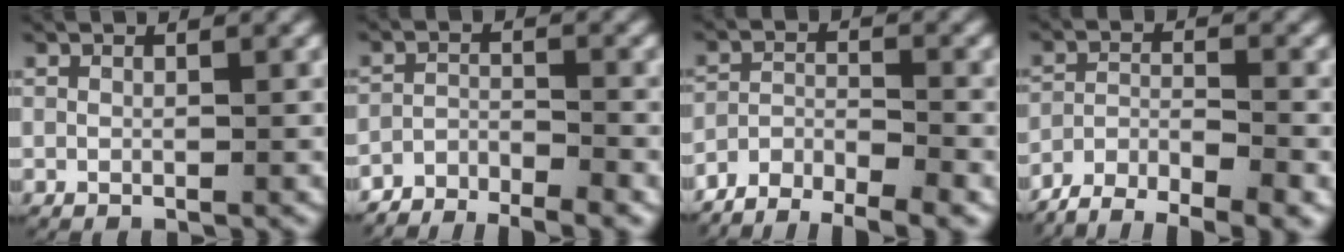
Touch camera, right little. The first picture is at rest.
{"total": 6.3, "force": [-5.7, 2.0, 1.6], "torque": [-0.024, -0.016, -0.095]}
{"total": 8.1, "force": [-7.2, 2.9, 2.5], "torque": [-0.037, -0.021, -0.117]}
{"total": 9.2, "force": [-8.0, 3.3, 3.2], "torque": [-0.048, -0.026, -0.125]}